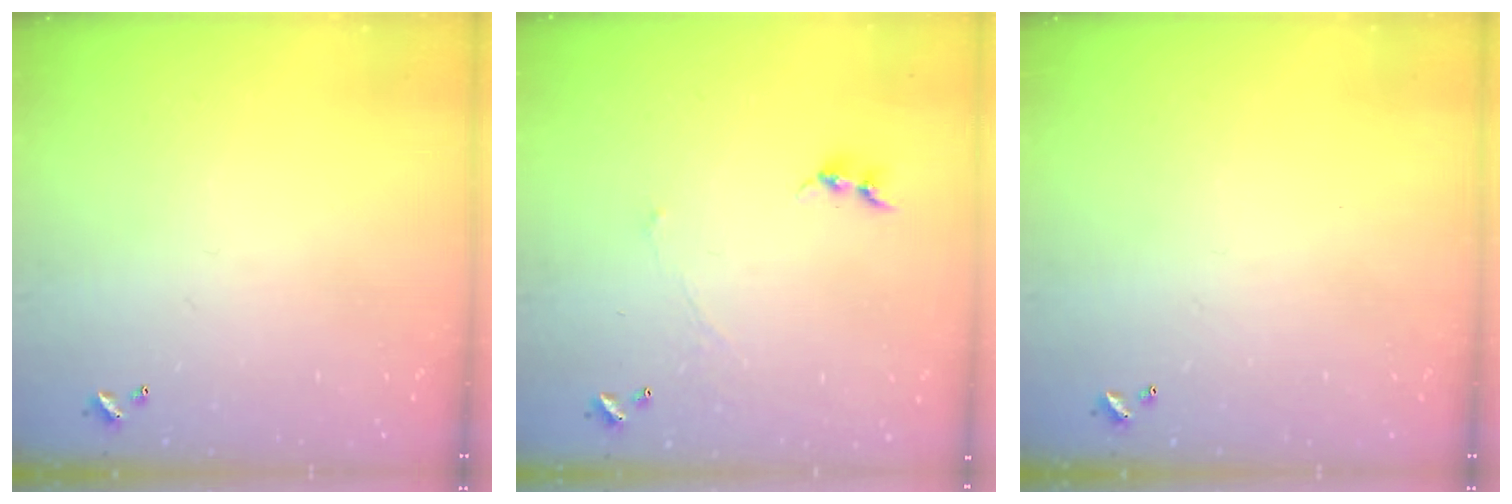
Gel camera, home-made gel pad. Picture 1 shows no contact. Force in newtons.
{"total": 1.0, "press": 0.8, "slide": 0.6}
{"total": 0.0}